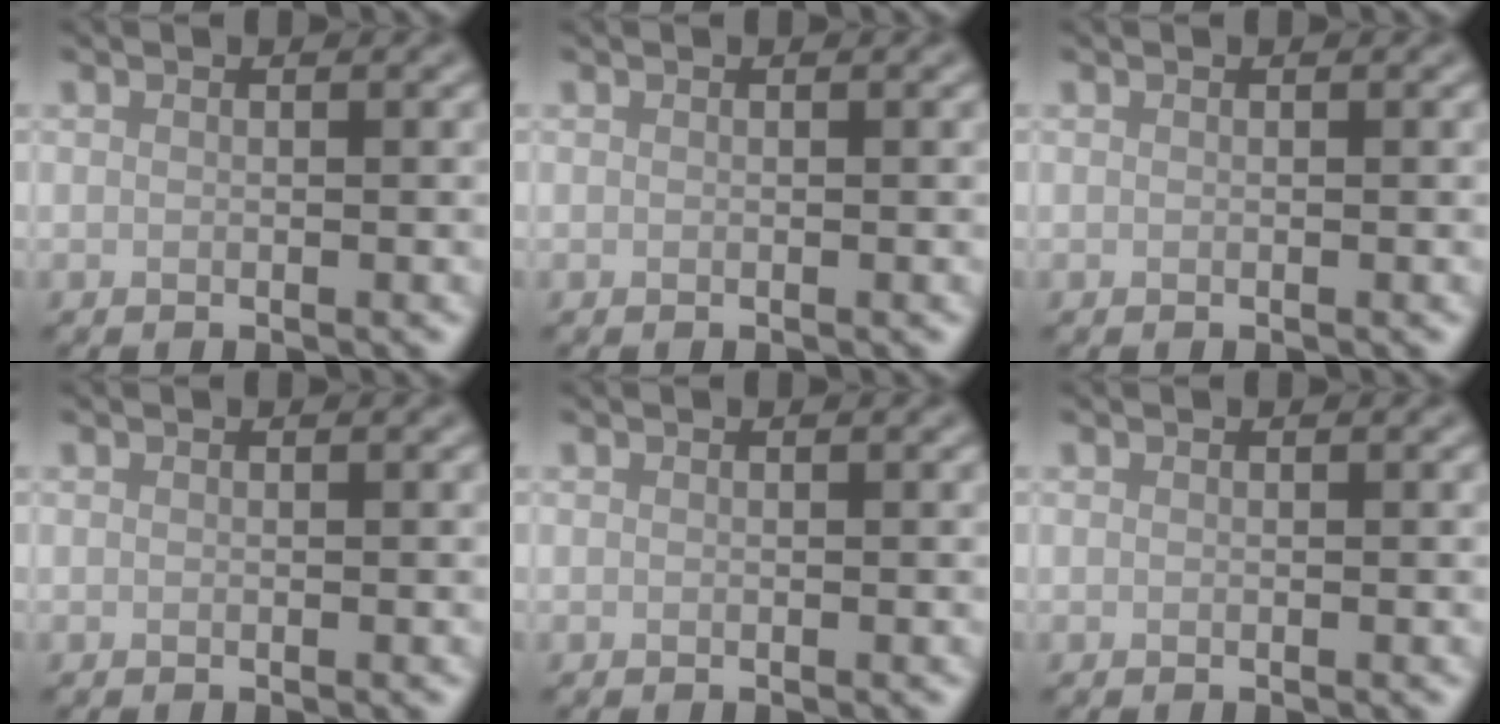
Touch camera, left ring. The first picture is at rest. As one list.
[{"total": 0.0}, {"total": 0.0}, {"total": 0.0}, {"total": 0.0}, {"total": 0.0}]